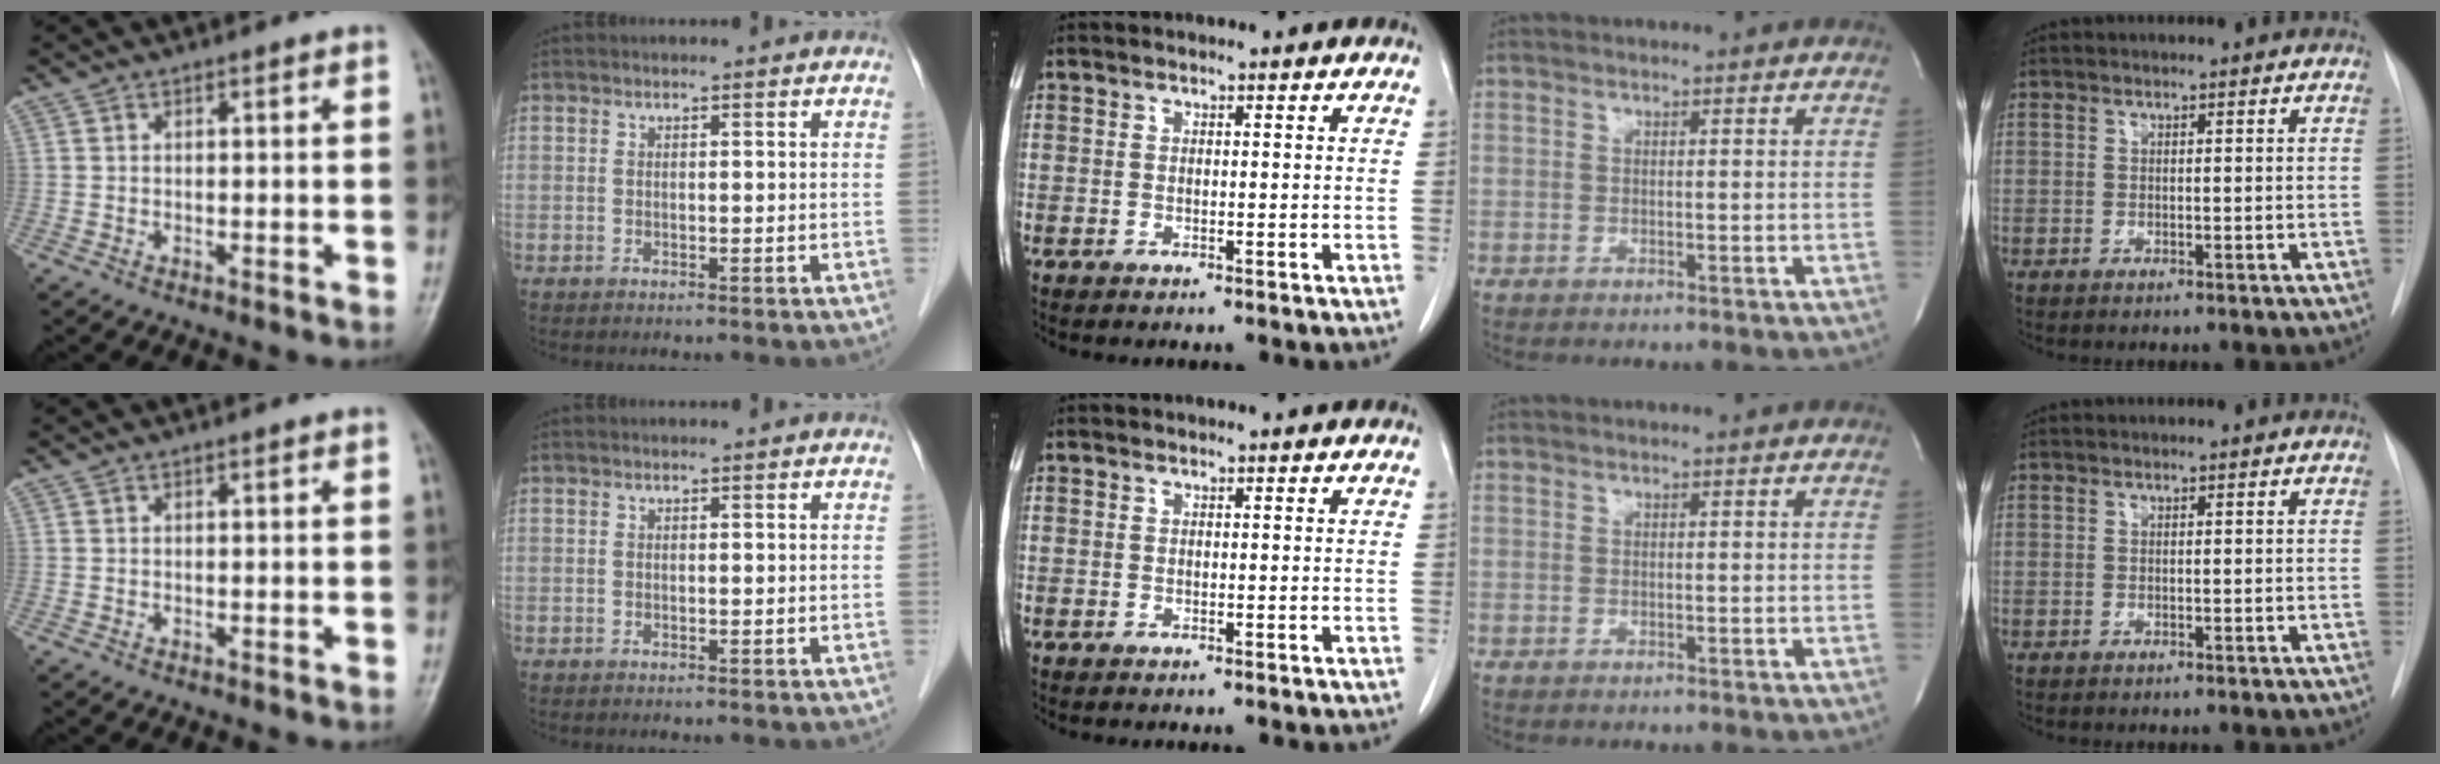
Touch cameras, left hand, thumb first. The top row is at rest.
{}